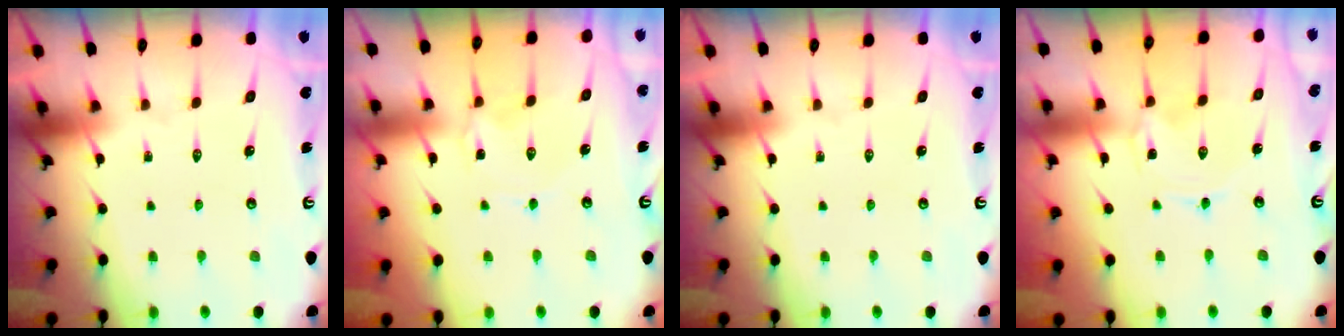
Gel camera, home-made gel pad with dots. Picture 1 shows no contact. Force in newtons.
{"total": 2.0, "press": 2.0, "slide": 0.2}
{"total": 0.0}
{"total": 0.0}